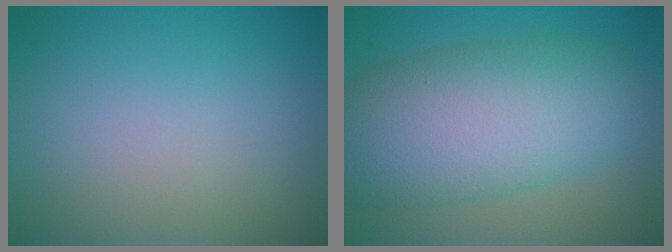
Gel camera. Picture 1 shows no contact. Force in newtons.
{"total": 10.0, "press": 10.0, "slide": 0.4}